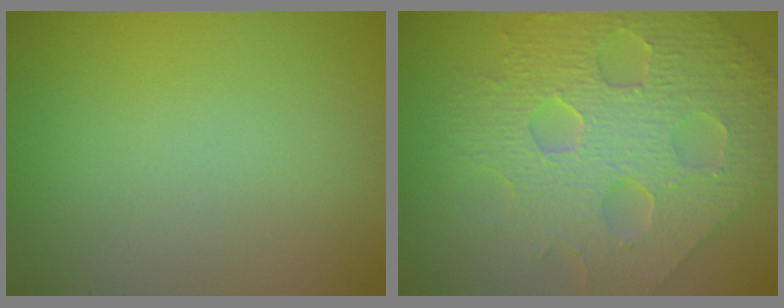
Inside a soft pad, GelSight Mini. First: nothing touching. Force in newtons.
{"total": 7.7, "press": 6.5, "slide": 4.0}